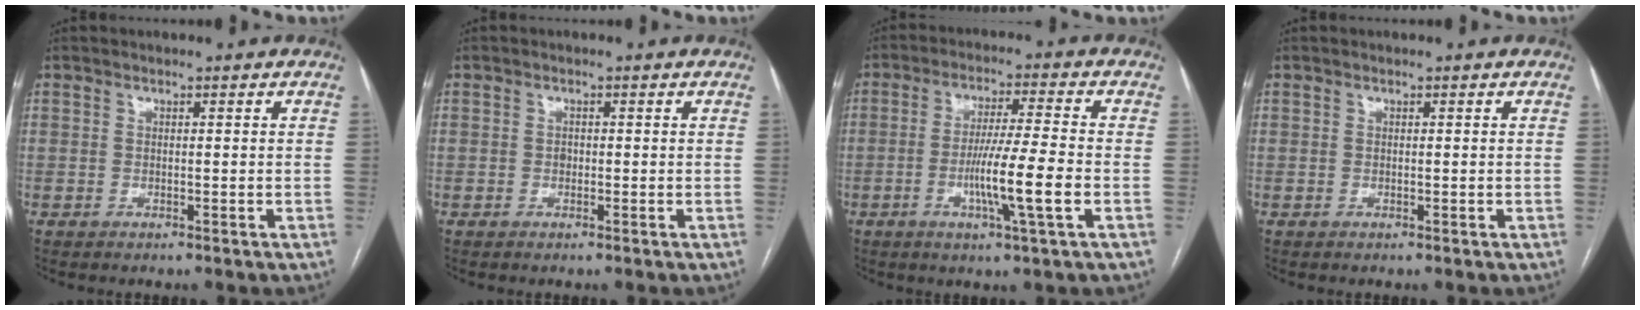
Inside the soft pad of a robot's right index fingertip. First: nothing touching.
{"total": 0.8, "force": [-0.1, 0.7, 0.5], "torque": [-0.007, 0.002, -0.003]}
{"total": 9.4, "force": [-2.6, -0.6, 9.0], "torque": [-0.162, -0.010, -0.050]}
{"total": 0.0}